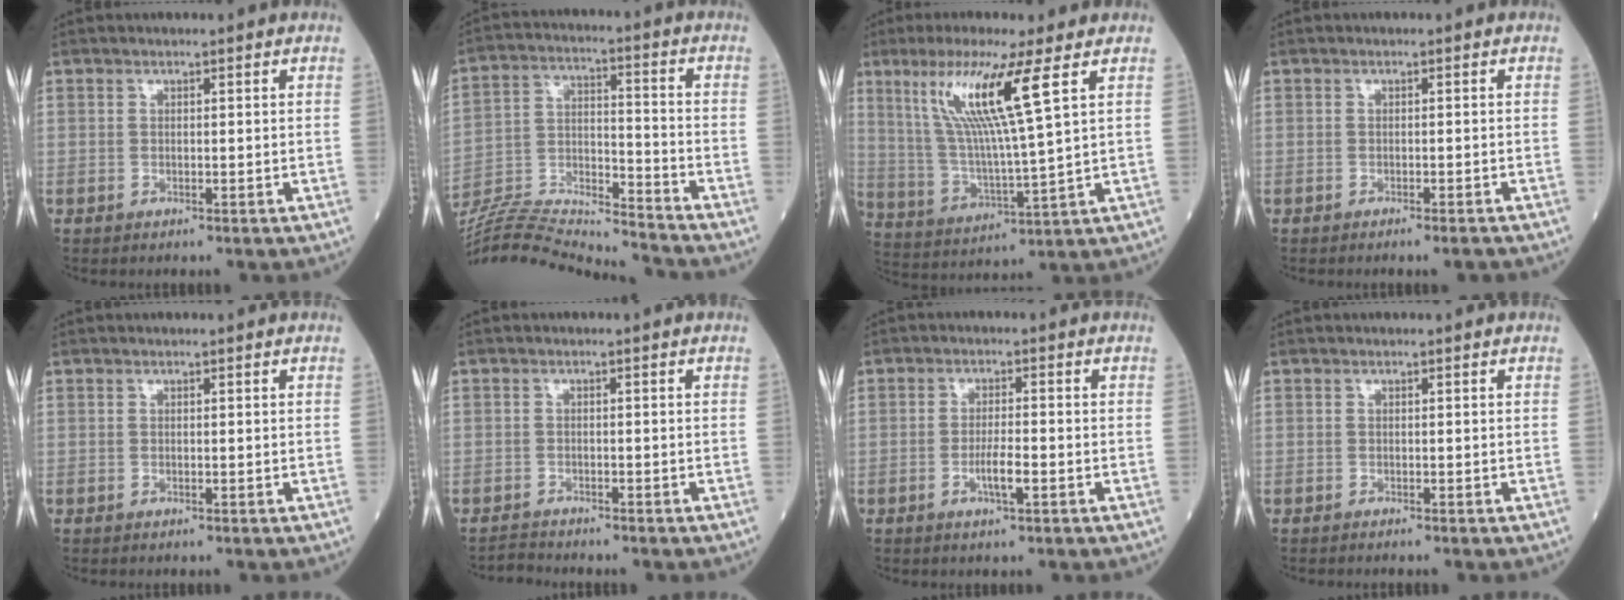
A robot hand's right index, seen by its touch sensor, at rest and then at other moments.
{"total": 18.9, "force": [-18.3, -0.7, 4.6], "torque": [-0.091, 0.014, -0.306]}
{"total": 12.7, "force": [5.7, -0.9, 11.4], "torque": [-0.235, -0.002, 0.114]}
{"total": 1.9, "force": [-1.6, -0.2, 1.0], "torque": [-0.015, -0.003, -0.019]}
{"total": 0.0}
{"total": 1.7, "force": [-1.5, 0.1, -0.7], "torque": [0.013, -0.007, -0.028]}
{"total": 3.3, "force": [-1.2, 0.3, 3.1], "torque": [-0.059, -0.001, -0.021]}
{"total": 0.9, "force": [-0.7, -0.2, 0.4], "torque": [-0.004, 0.002, -0.008]}